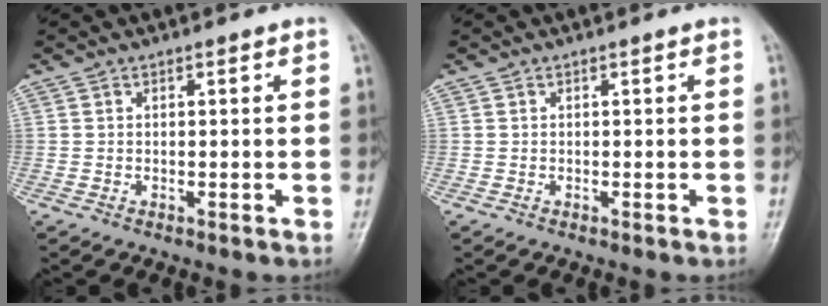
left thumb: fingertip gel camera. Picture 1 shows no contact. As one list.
[{"total": 0.0}]